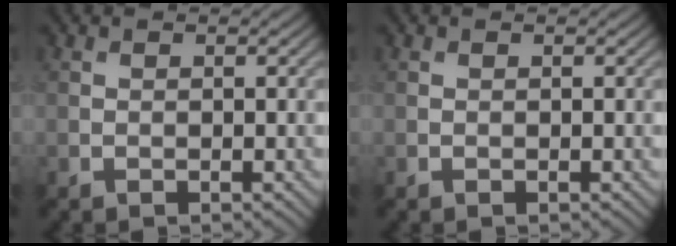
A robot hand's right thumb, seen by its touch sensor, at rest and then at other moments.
{"total": 0.0}